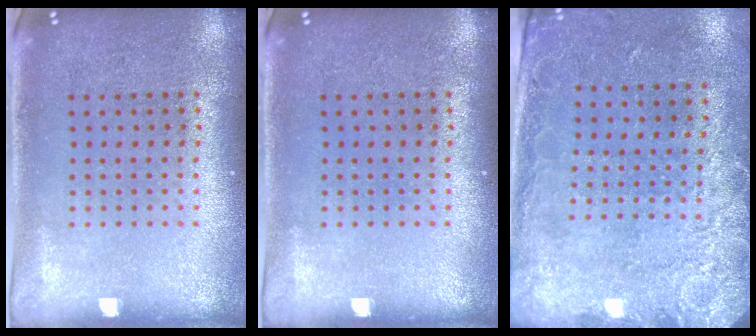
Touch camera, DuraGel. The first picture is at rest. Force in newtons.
{"total": 0.0}
{"total": 2.7, "press": 2.0, "slide": 1.8}